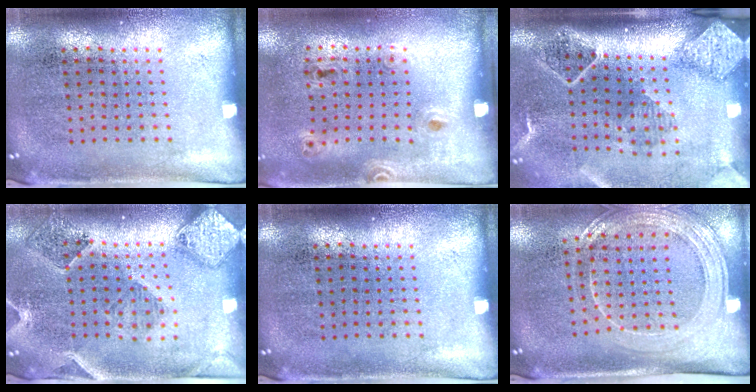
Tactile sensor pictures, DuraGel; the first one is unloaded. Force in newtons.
{"total": 1.3, "press": 0.8, "slide": 1.1}
{"total": 2.7, "press": 2.0, "slide": 1.8}
{"total": 1.5, "press": 1.5, "slide": 0.3}
{"total": 0.0}
{"total": 1.9, "press": 1.7, "slide": 0.9}